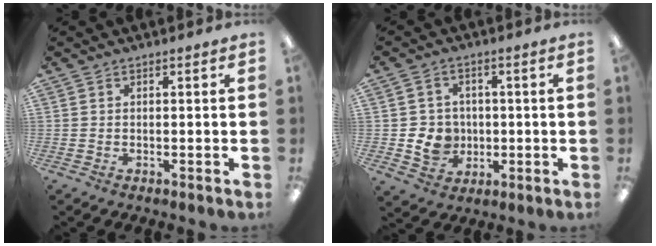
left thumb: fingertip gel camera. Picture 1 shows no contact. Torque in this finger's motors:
{"motor_torque": [-0.02, 0.03, 0.10, -0.11, 0.00]}